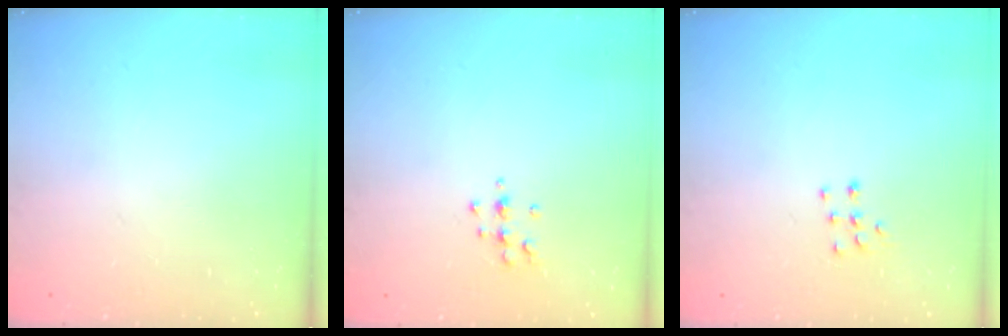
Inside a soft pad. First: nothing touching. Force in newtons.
{"total": 5.2, "press": 5.2, "slide": 0.9}
{"total": 5.3, "press": 5.3, "slide": 0.5}